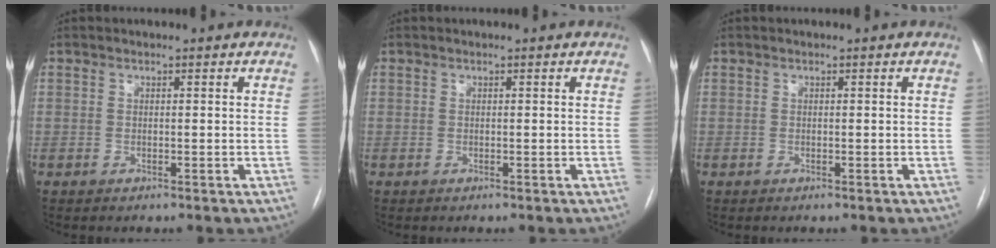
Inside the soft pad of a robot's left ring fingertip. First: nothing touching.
{"total": 0.0}
{"total": 0.0}